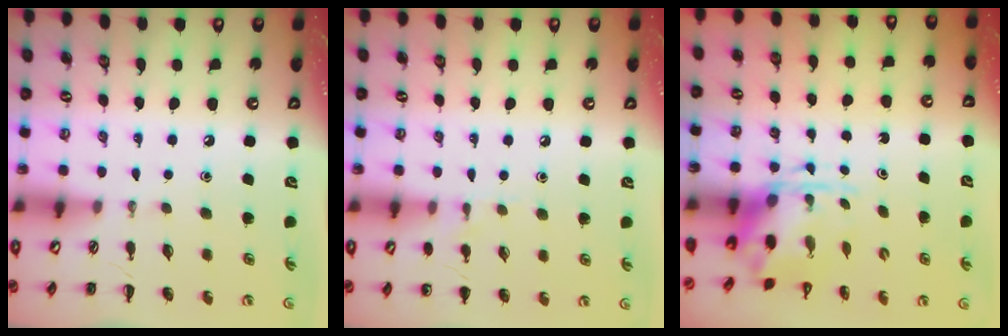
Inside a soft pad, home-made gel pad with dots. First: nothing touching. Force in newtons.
{"total": 6.5, "press": 6.2, "slide": 1.9}
{"total": 3.7, "press": 3.6, "slide": 0.9}